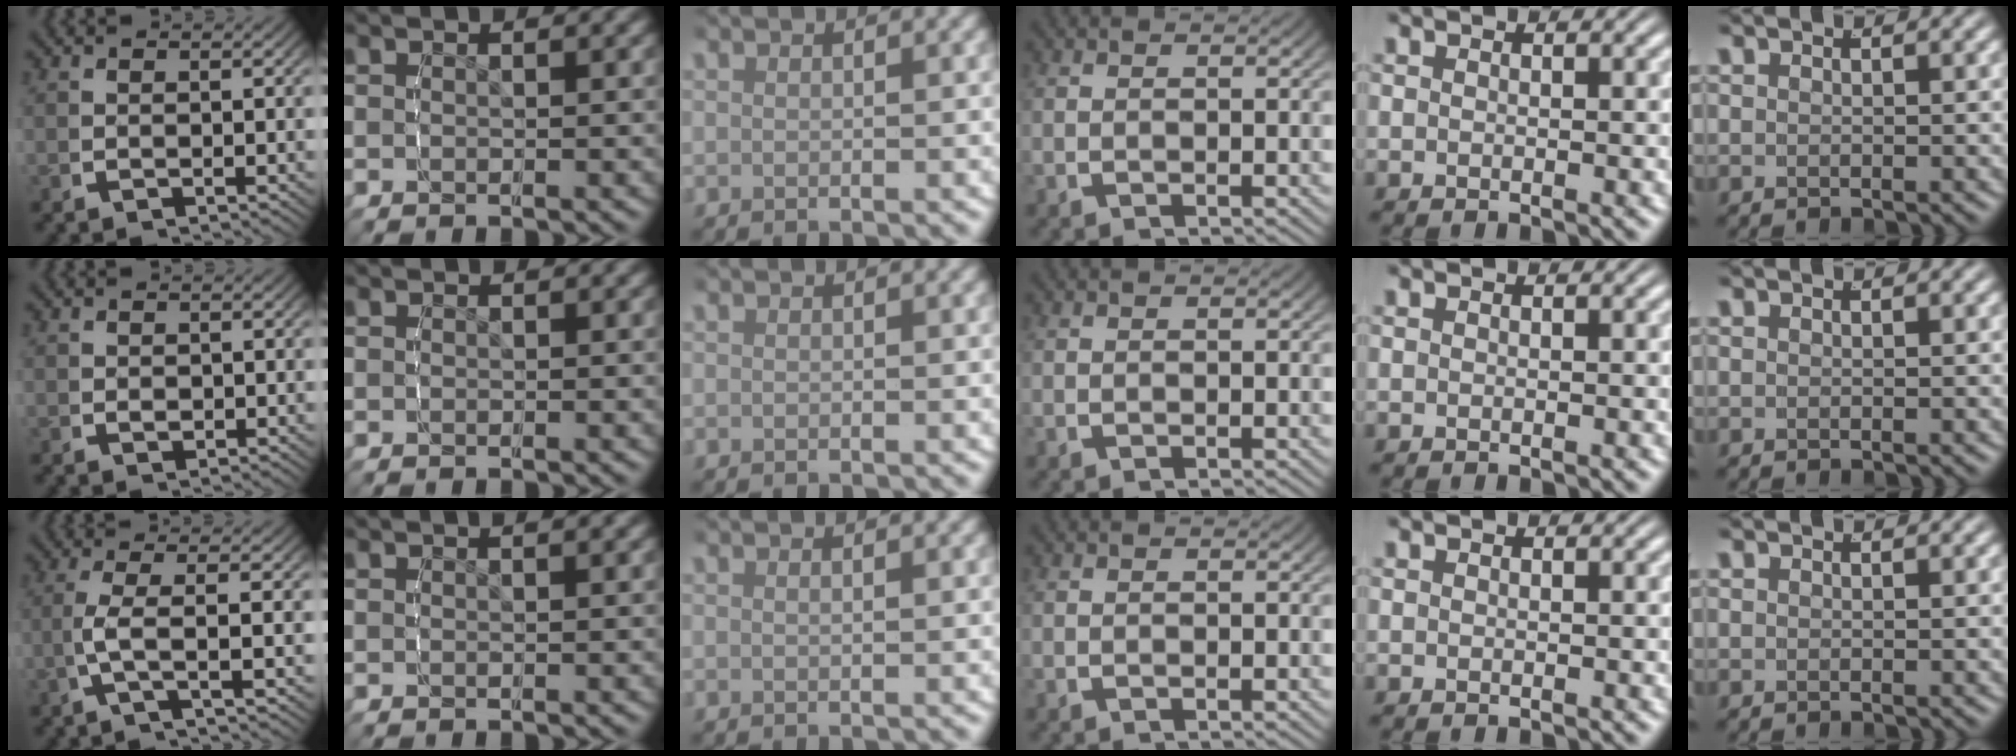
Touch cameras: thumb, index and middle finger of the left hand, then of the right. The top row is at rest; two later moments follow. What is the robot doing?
{"motion": "lift_and_place", "object": "tape"}